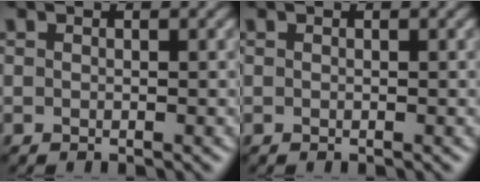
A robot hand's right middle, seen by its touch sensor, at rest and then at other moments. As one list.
[{"total": 0.0}]